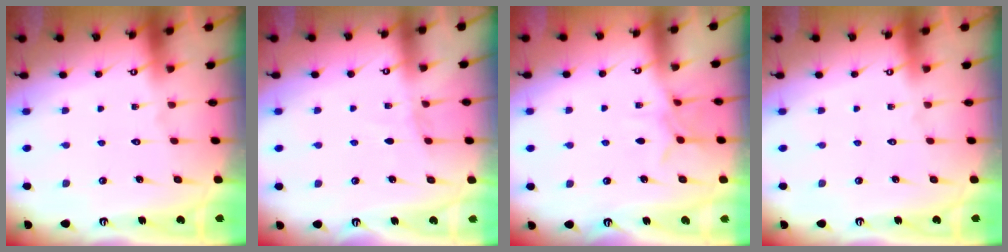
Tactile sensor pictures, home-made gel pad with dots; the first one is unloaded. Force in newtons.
{"total": 3.4, "press": 3.4, "slide": 0.4}
{"total": 5.2, "press": 5.1, "slide": 0.6}
{"total": 0.0}